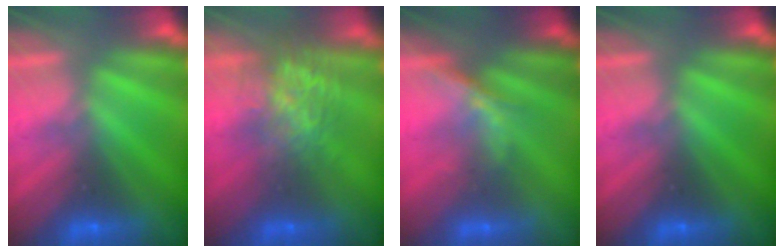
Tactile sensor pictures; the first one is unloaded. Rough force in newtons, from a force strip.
{"total": 7.1}
{"total": 2.0}
{"total": 0.0}